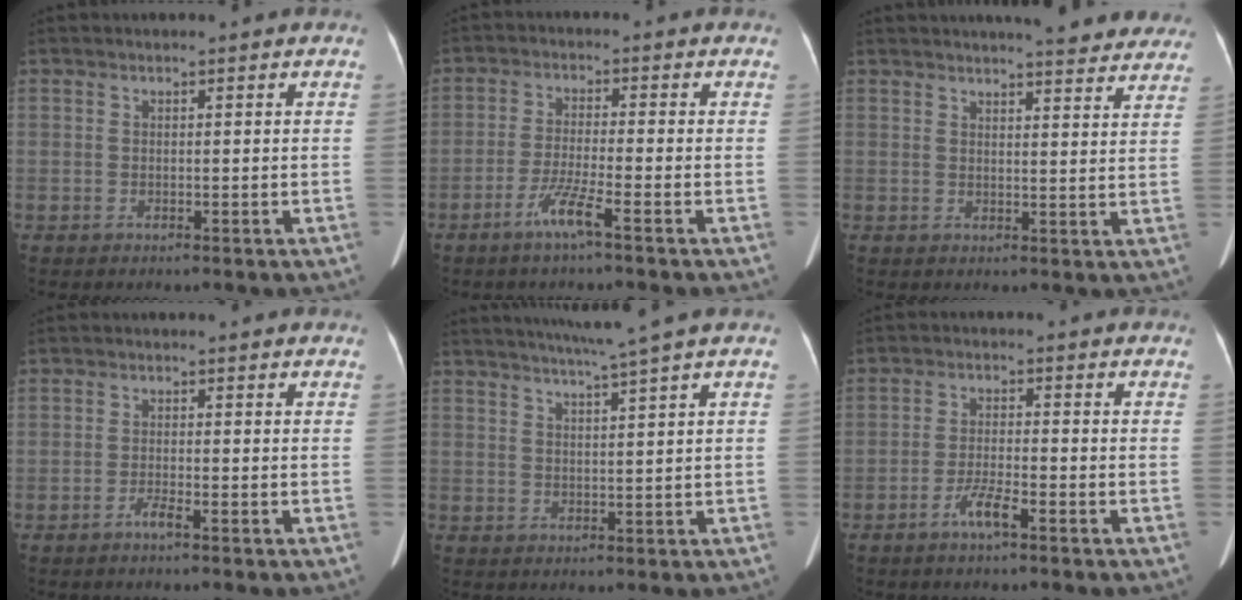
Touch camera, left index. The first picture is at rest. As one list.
[{"total": 4.9, "force": [-3.1, -0.6, 3.7], "torque": [-0.079, -0.011, -0.066]}, {"total": 13.5, "force": [12.2, 2.2, 5.3], "torque": [-0.046, -0.006, 0.126]}, {"total": 1.5, "force": [-1.2, -0.1, 0.8], "torque": [-0.021, -0.002, -0.025]}, {"total": 5.9, "force": [4.6, -1.8, 3.3], "torque": [-0.054, 0.003, 0.072]}, {"total": 3.8, "force": [-2.6, 0.3, 2.8], "torque": [-0.061, -0.004, -0.053]}]